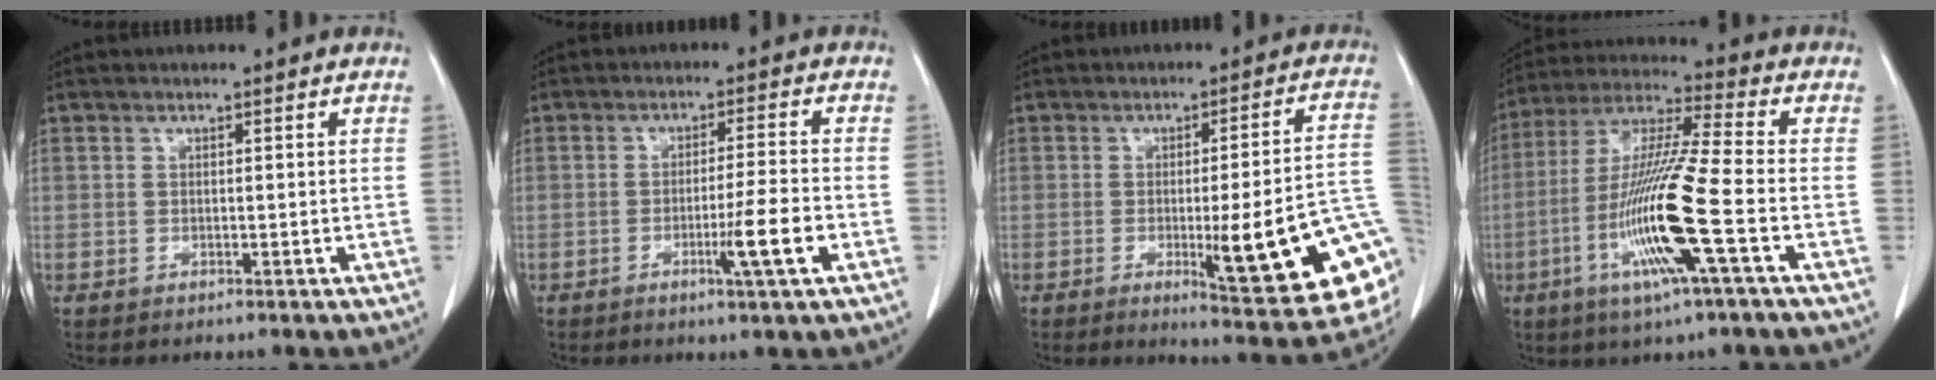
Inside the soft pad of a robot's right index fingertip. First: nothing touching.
{"total": 6.4, "force": [-2.3, -0.8, 5.9], "torque": [-0.092, -0.012, -0.040]}
{"total": 18.4, "force": [-4.6, 1.8, 17.7], "torque": [-0.148, 0.001, -0.048]}
{"total": 16.2, "force": [-5.1, -0.4, 15.4], "torque": [-0.315, -0.016, -0.104]}